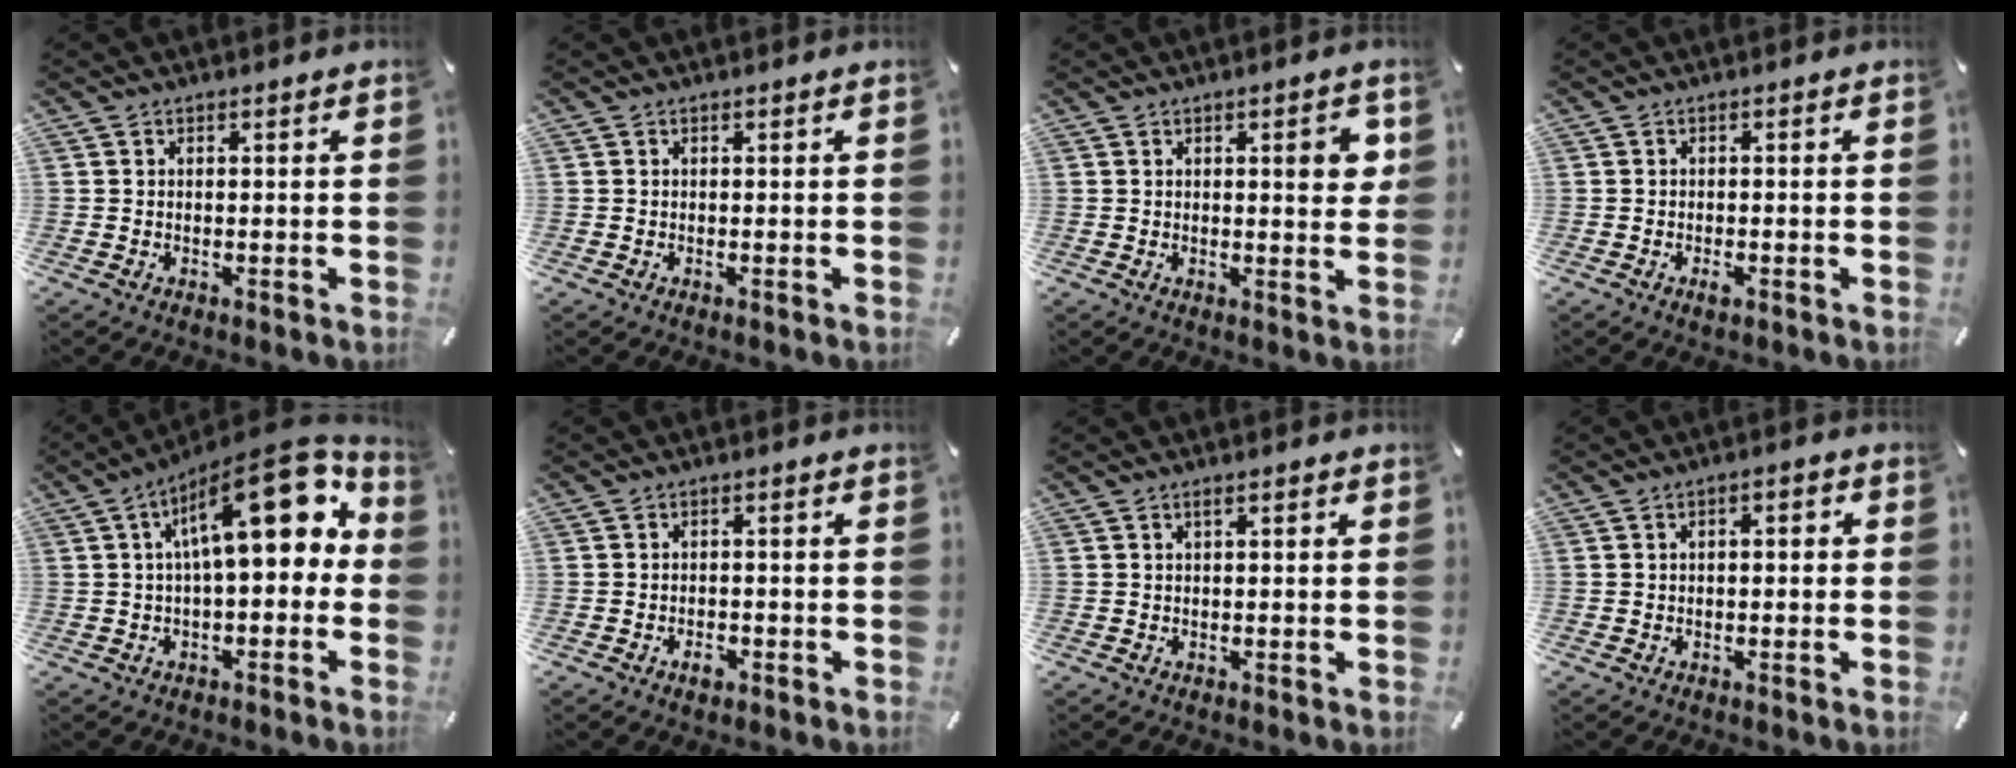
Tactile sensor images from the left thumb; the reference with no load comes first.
{"total": 0.0}
{"total": 5.5, "force": [1.7, 1.8, 4.9], "torque": [-0.065, -0.008, 0.020]}
{"total": 1.5, "force": [-0.7, 0.6, 1.2], "torque": [-0.023, -0.001, -0.012]}
{"total": 18.0, "force": [5.6, 7.2, 15.5], "torque": [-0.230, -0.024, 0.089]}
{"total": 2.3, "force": [-1.3, 1.3, 1.4], "torque": [-0.028, 0.004, -0.024]}
{"total": 1.3, "force": [0.3, 0.3, 1.2], "torque": [-0.023, 0.002, 0.004]}
{"total": 2.3, "force": [-0.7, 1.1, 1.9], "torque": [-0.032, 0.009, -0.014]}